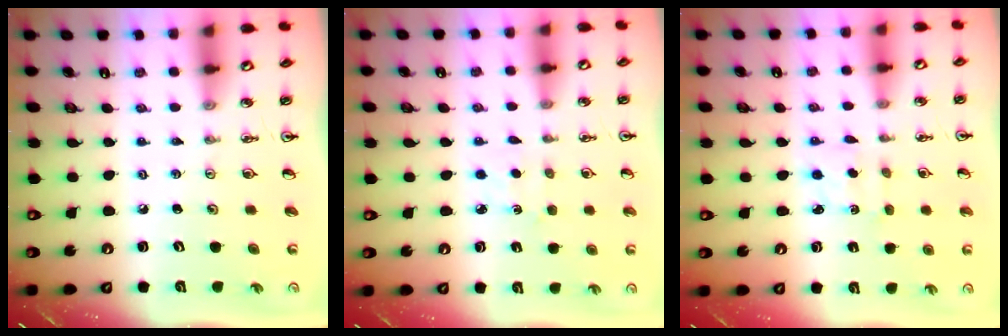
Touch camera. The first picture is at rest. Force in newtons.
{"total": 2.6, "press": 2.6, "slide": 0.4}
{"total": 1.8, "press": 1.7, "slide": 0.7}